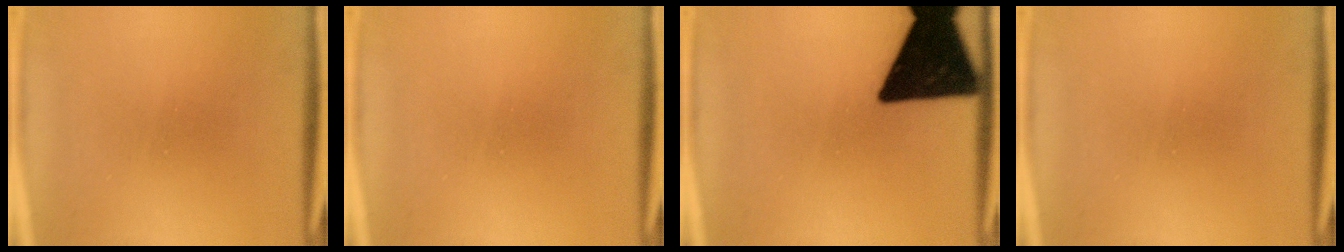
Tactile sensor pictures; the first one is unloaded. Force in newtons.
{"total": 0.0}
{"total": 18.0}
{"total": 0.0}